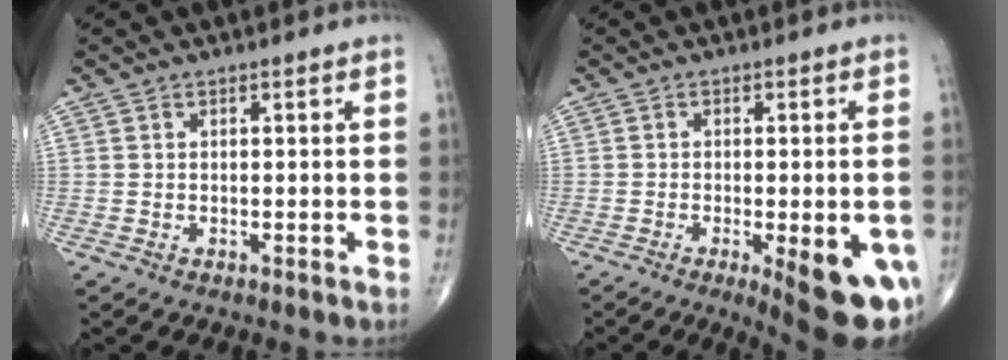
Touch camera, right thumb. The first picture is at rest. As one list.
[{"total": 13.9, "force": [-5.0, 4.4, 12.2], "torque": [-0.116, -0.005, -0.053]}]